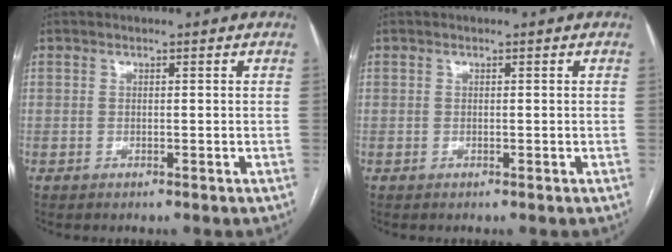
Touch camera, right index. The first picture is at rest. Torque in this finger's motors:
{"motor_torque": [0.00, 0.00, 0.00, 0.01]}